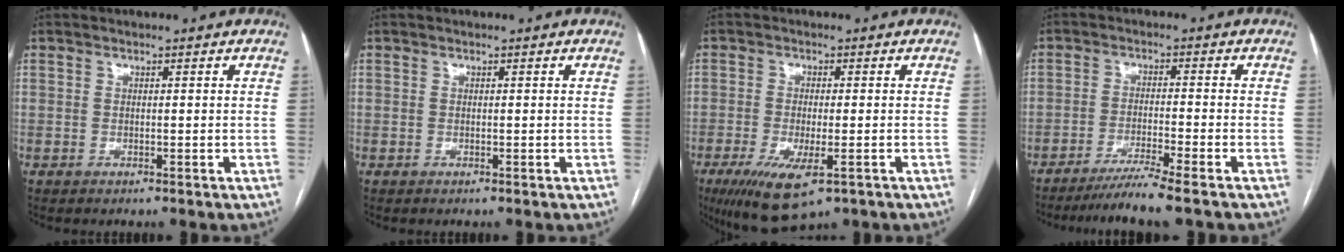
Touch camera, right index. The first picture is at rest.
{"total": 0.0}
{"total": 9.3, "force": [-4.9, 2.6, 7.5], "torque": [-0.132, -0.024, -0.075]}
{"total": 6.0, "force": [-4.9, -1.7, 3.0], "torque": [-0.050, -0.022, -0.088]}